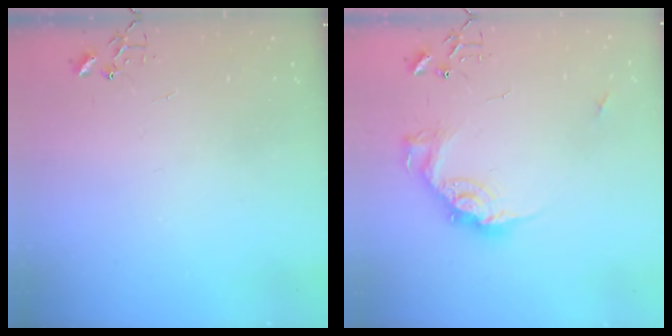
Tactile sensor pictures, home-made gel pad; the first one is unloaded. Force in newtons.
{"total": 14.5, "press": 14.5, "slide": 1.2}